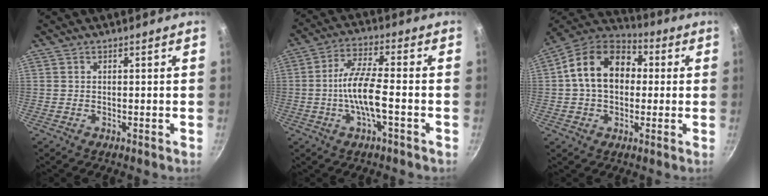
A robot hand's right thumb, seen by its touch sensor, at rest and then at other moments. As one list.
[{"total": 9.2, "force": [-2.1, 2.3, 8.7], "torque": [-0.170, 0.022, -0.050]}, {"total": 16.3, "force": [1.9, 11.9, 11.0], "torque": [-0.156, 0.034, 0.013]}]